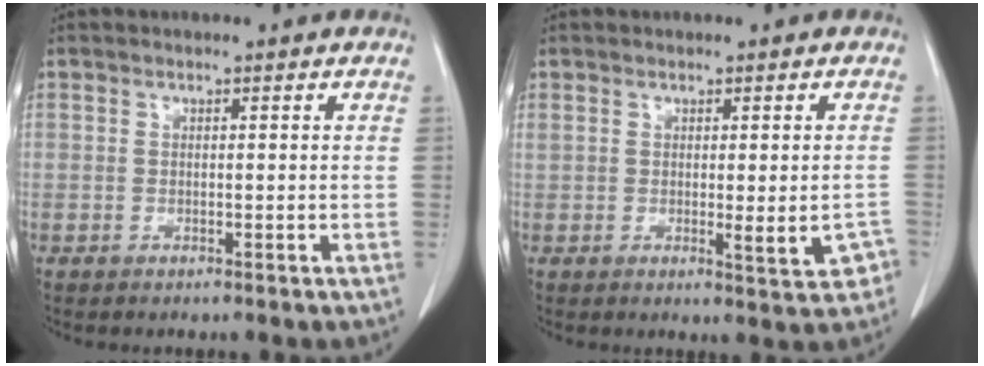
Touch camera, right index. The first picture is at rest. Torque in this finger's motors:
{"motor_torque": [0.85, -0.18, 0.53, 0.18]}